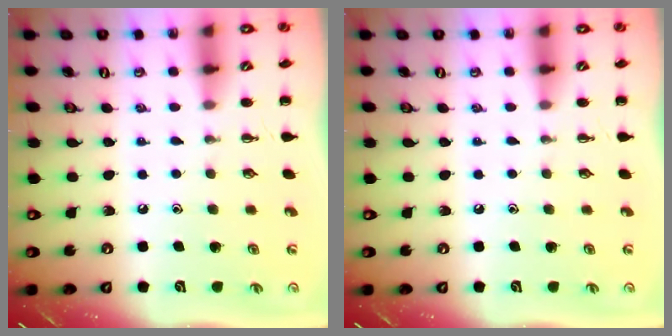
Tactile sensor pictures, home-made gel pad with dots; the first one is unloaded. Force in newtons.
{"total": 0.0}